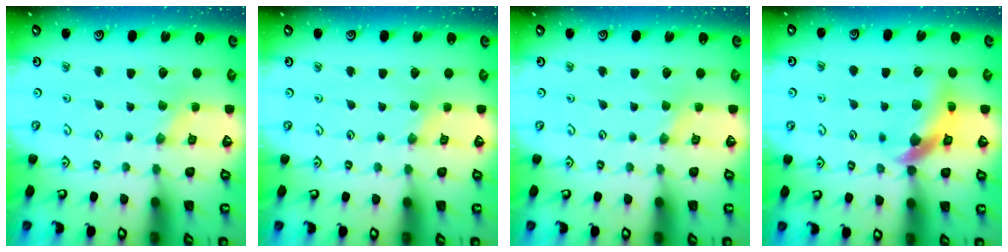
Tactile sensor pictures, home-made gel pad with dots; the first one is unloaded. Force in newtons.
{"total": 1.8, "press": 1.8, "slide": 0.3}
{"total": 1.5, "press": 1.4, "slide": 0.3}
{"total": 11.4, "press": 11.2, "slide": 1.7}